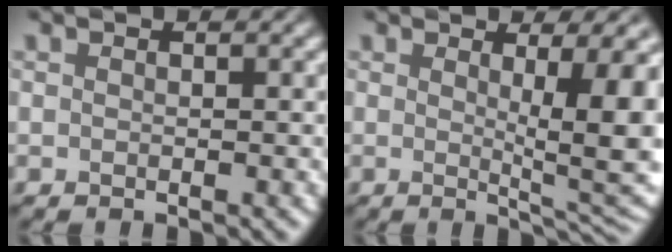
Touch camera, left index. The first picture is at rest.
{"total": 8.3, "force": [1.2, 2.1, 7.9], "torque": [-0.094, -0.010, 0.019]}